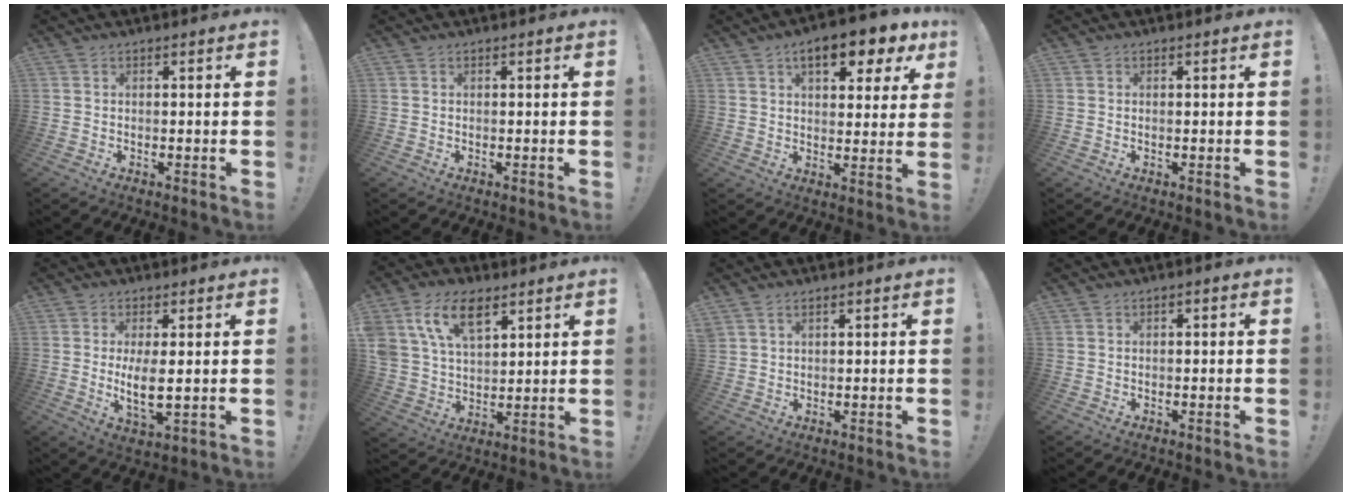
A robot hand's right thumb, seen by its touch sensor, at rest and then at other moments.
{"total": 0.0}
{"total": 11.0, "force": [5.8, 4.5, 8.2], "torque": [-0.110, -0.028, 0.094]}
{"total": 0.0}
{"total": 7.1, "force": [0.6, 2.5, 6.6], "torque": [-0.103, -0.019, 0.010]}
{"total": 14.3, "force": [7.9, 8.5, 8.3], "torque": [-0.152, -0.025, 0.151]}
{"total": 1.8, "force": [1.2, 0.9, 0.9], "torque": [-0.013, -0.005, 0.022]}
{"total": 0.7, "force": [-0.5, 0.3, 0.3], "torque": [-0.008, 0.005, -0.009]}